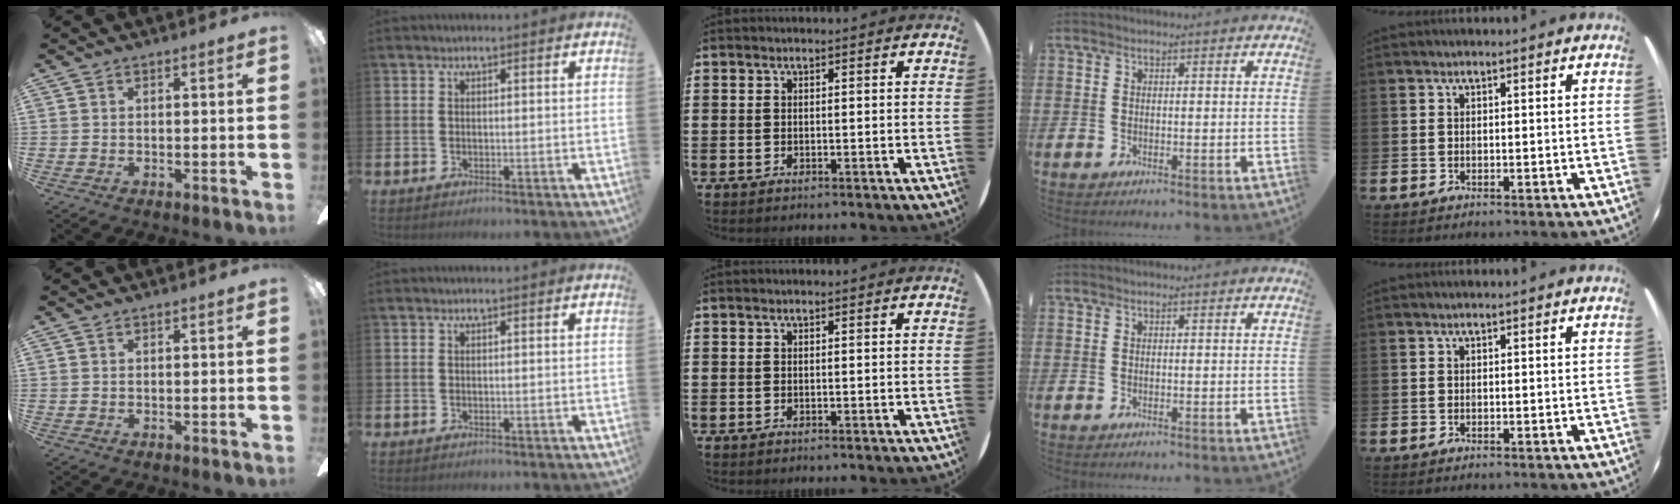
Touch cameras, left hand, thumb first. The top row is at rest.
{}